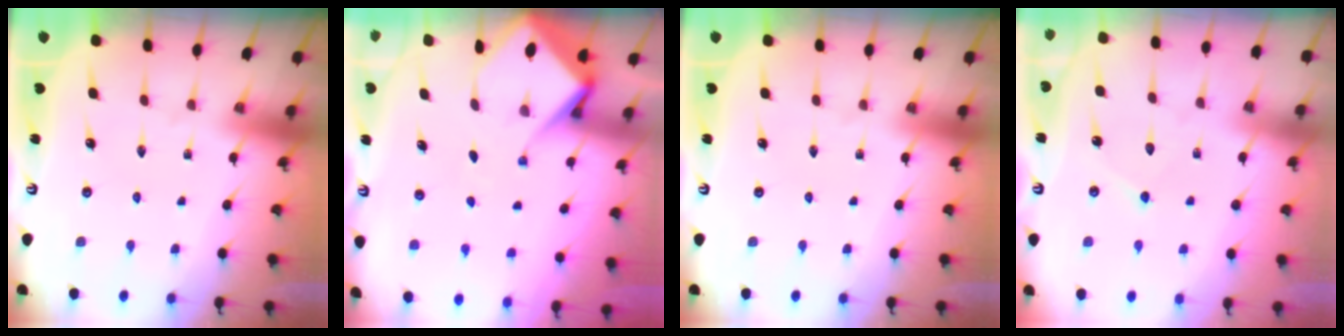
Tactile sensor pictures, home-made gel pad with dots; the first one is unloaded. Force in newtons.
{"total": 6.9, "press": 6.8, "slide": 0.8}
{"total": 0.0}
{"total": 4.0, "press": 4.0, "slide": 0.1}